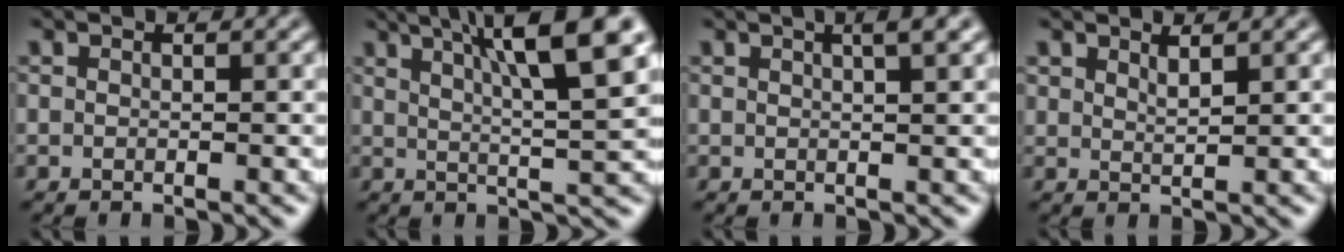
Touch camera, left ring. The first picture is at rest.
{"total": 9.7, "force": [4.8, 1.6, 8.3], "torque": [-0.102, 0.021, 0.073]}
{"total": 3.1, "force": [1.7, 0.9, 2.4], "torque": [-0.013, 0.008, 0.003]}
{"total": 1.1, "force": [1.0, 0.2, 0.5], "torque": [-0.010, -0.002, 0.017]}